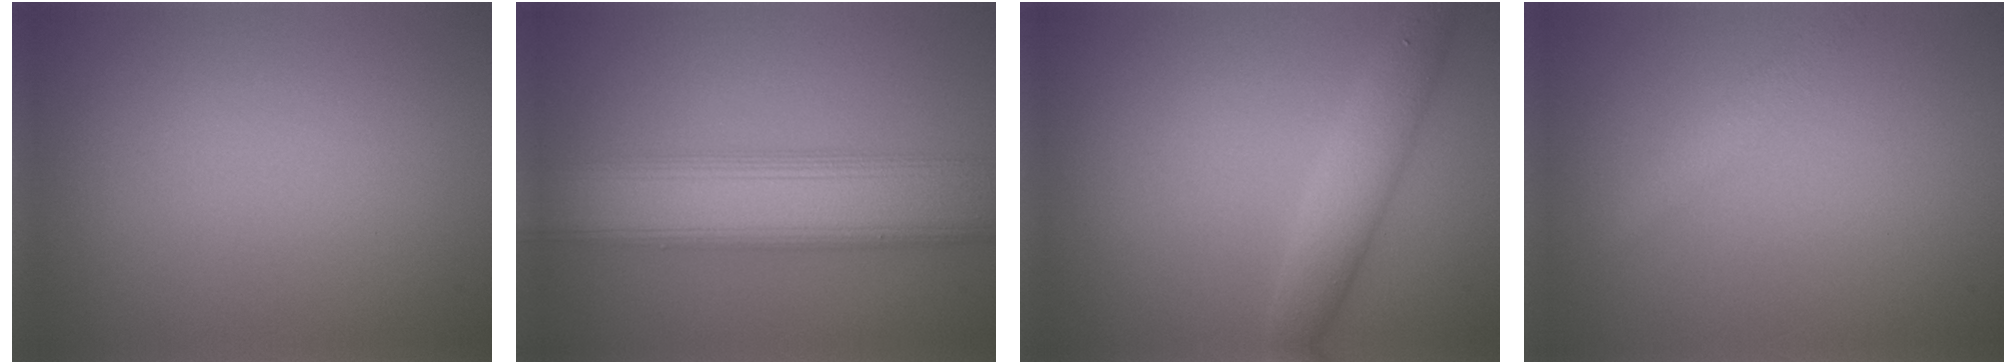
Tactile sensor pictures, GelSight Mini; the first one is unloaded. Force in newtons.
{"total": 9.4, "press": 9.4, "slide": 0.3}
{"total": 3.3, "press": 3.3, "slide": 0.1}
{"total": 1.3, "press": 1.3, "slide": 0.1}